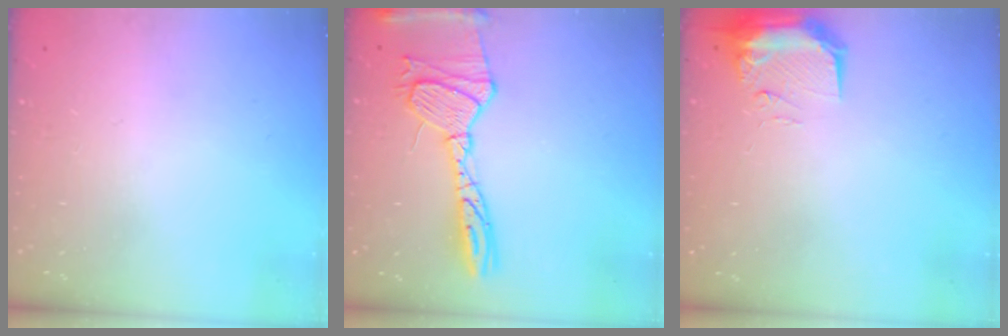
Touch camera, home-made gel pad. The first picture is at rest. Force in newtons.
{"total": 17.8, "press": 17.7, "slide": 1.5}
{"total": 9.3, "press": 9.1, "slide": 1.7}